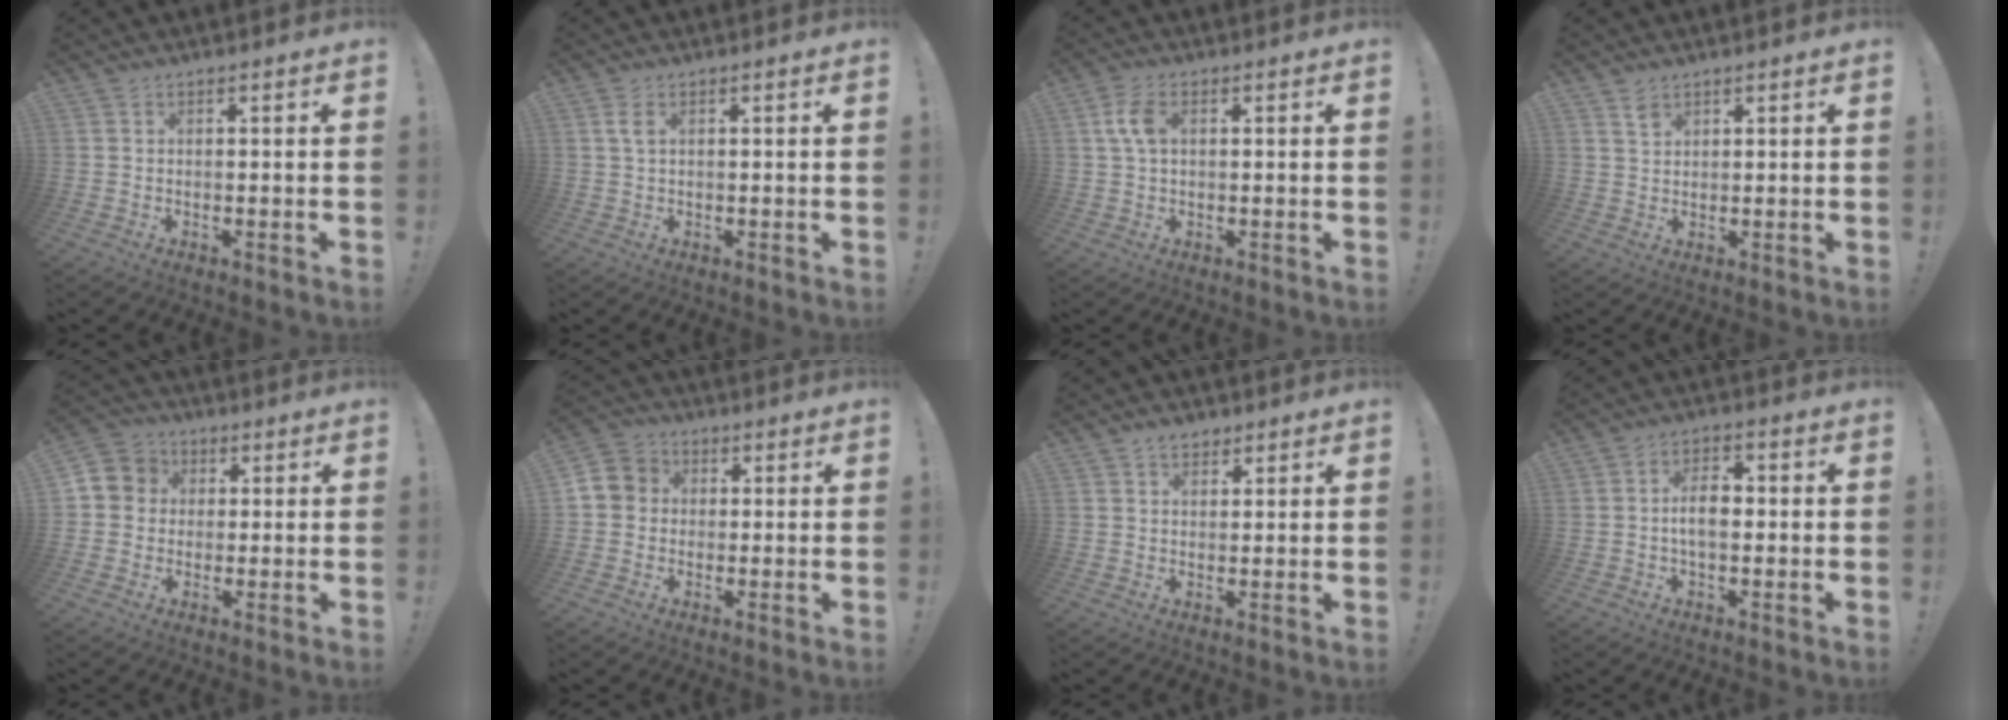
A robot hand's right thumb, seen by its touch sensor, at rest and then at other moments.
{"total": 2.9, "force": [1.1, 1.6, 2.1], "torque": [-0.038, 0.001, 0.020]}
{"total": 5.7, "force": [1.2, 3.3, 4.5], "torque": [-0.087, 0.006, 0.021]}
{"total": 2.8, "force": [2.1, 1.6, 1.0], "torque": [-0.001, -0.015, 0.036]}
{"total": 6.6, "force": [0.1, 6.4, 1.8], "torque": [-0.027, 0.009, 0.003]}
{"total": 6.1, "force": [-0.2, 5.8, 1.8], "torque": [-0.033, 0.014, -0.002]}
{"total": 3.6, "force": [2.5, 2.3, 1.2], "torque": [-0.013, -0.009, 0.044]}
{"total": 6.8, "force": [-0.2, 3.7, 5.7], "torque": [-0.086, 0.007, -0.010]}